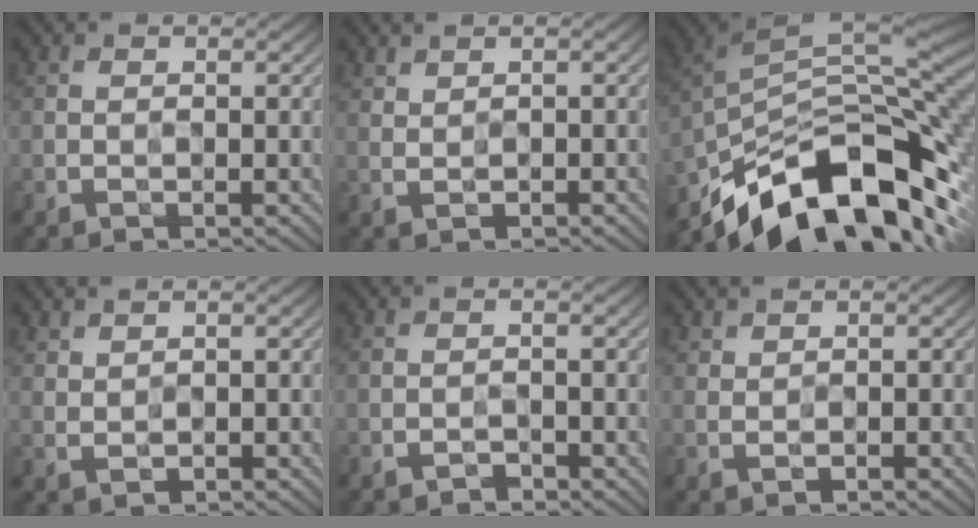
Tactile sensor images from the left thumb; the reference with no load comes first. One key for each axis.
{"total": 1.1, "fx": 0.9, "fy": 0.3, "fz": 0.6, "tx": -0.016, "ty": 0.001, "tz": 0.022}
{"total": 15.4, "fx": -9.0, "fy": 6.2, "fz": 10.8, "tx": -0.199, "ty": 0.004, "tz": -0.162}
{"total": 1.2, "fx": 1.1, "fy": 0.4, "fz": 0.5, "tx": -0.017, "ty": 0.001, "tz": 0.028}
{"total": 0.9, "fx": -0.9, "fy": 0.3, "fz": 0.2, "tx": 0.000, "ty": 0.001, "tz": -0.018}
{"total": 0.8, "fx": 0.7, "fy": 0.3, "fz": 0.3, "tx": -0.008, "ty": -0.002, "tz": 0.016}